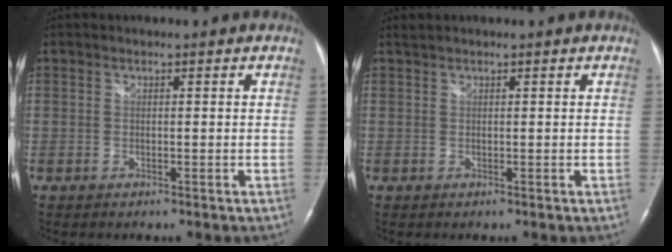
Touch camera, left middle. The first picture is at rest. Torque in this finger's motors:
{"motor_torque": [0.11, 0.07, -0.08, 0.01]}